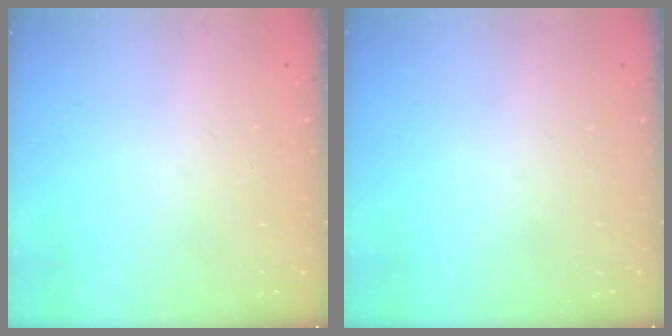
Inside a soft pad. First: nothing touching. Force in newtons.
{"total": 0.0}